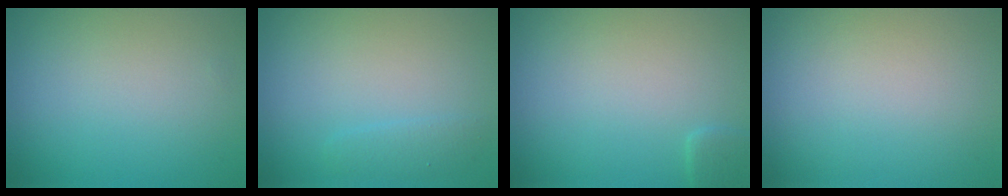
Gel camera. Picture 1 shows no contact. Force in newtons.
{"total": 1.2, "press": 1.2, "slide": 0.1}
{"total": 1.0, "press": 1.0, "slide": 0.1}
{"total": 0.0}